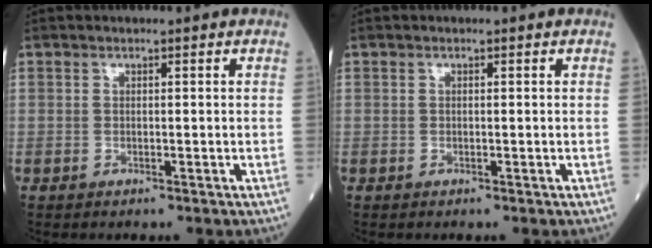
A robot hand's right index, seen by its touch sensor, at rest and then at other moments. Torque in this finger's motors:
{"motor_torque": [-0.07, 0.01, -0.02, -0.01]}